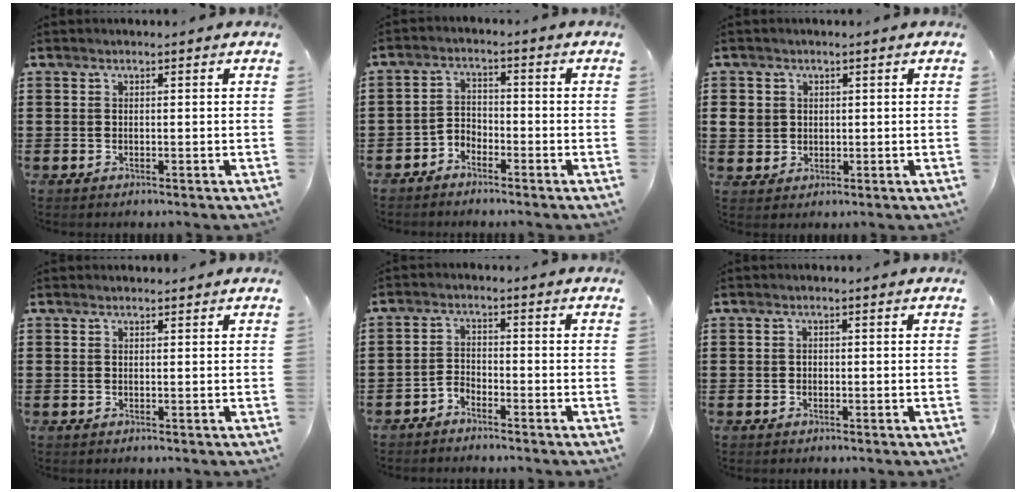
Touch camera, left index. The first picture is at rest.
{"total": 3.0, "force": [-2.8, 0.9, 0.0], "torque": [-0.009, 0.005, -0.063]}
{"total": 2.9, "force": [0.7, 2.7, 0.7], "torque": [-0.025, 0.010, 0.011]}
{"total": 0.5, "force": [0.5, 0.1, 0.1], "torque": [-0.004, -0.001, 0.010]}
{"total": 2.4, "force": [-2.4, 0.4, 0.1], "torque": [-0.009, 0.004, -0.051]}
{"total": 0.5, "force": [-0.2, 0.4, 0.2], "torque": [-0.005, 0.001, -0.004]}